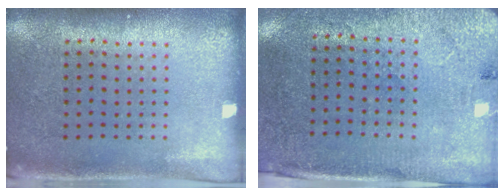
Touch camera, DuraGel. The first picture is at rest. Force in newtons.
{"total": 2.7, "press": 2.3, "slide": 1.5}